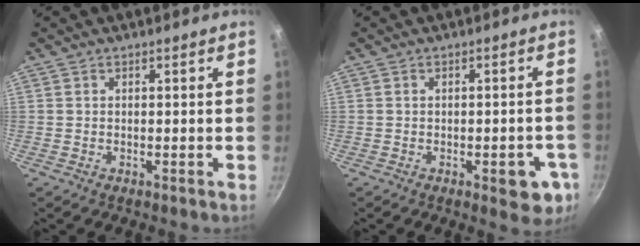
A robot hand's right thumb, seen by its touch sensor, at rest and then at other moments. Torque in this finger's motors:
{"motor_torque": [0.95, 0.89, -0.15, 0.07, 0.19]}